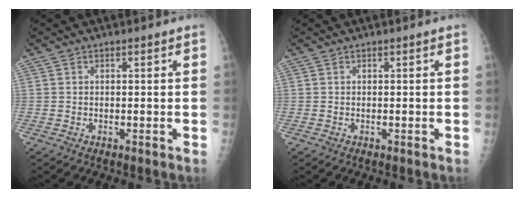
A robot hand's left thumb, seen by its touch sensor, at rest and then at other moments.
{"total": 0.0}